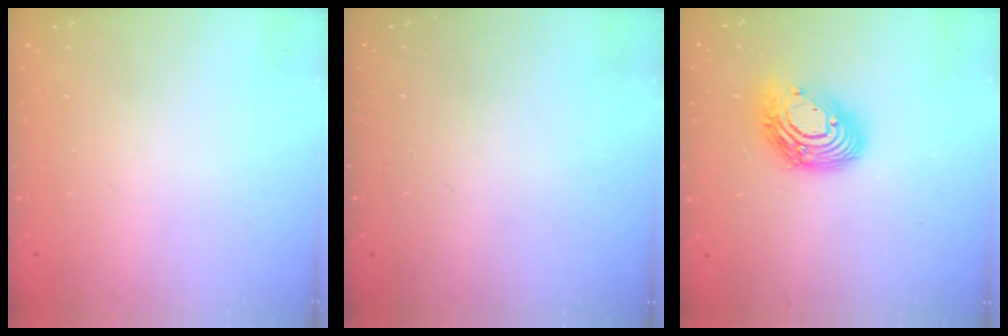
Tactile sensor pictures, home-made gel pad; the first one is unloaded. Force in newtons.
{"total": 0.0}
{"total": 13.7, "press": 13.7, "slide": 1.2}